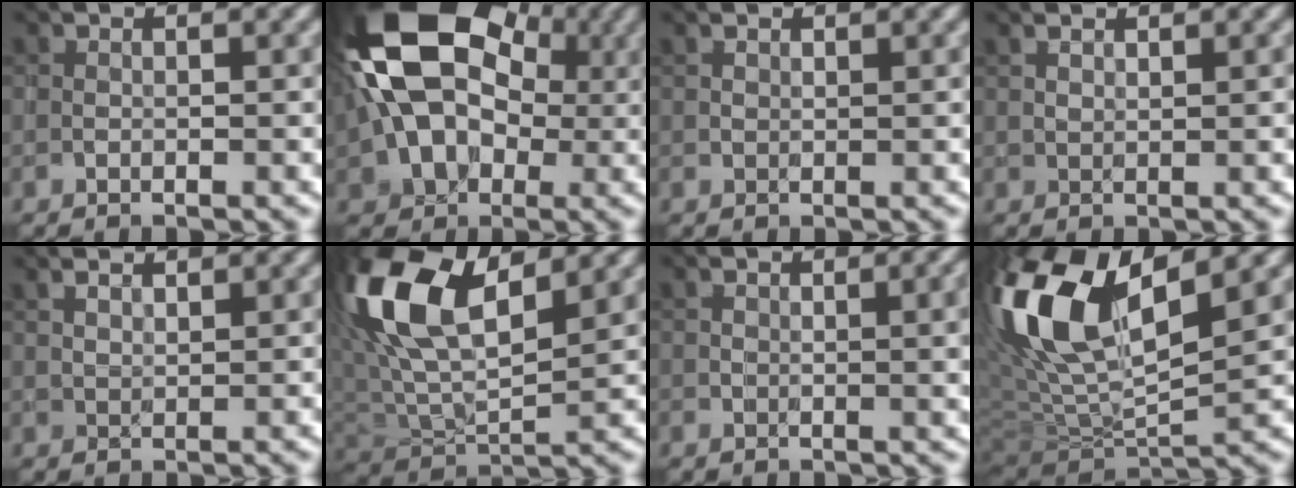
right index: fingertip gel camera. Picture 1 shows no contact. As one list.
[{"total": 17.7, "force": [2.0, 12.4, 12.5], "torque": [-0.185, 0.025, 0.003]}, {"total": 0.5, "force": [0.5, -0.1, -0.2], "torque": [0.001, -0.001, 0.009]}, {"total": 1.4, "force": [1.1, 0.3, 0.7], "torque": [-0.018, 0.003, 0.024]}, {"total": 2.2, "force": [2.0, 0.6, 0.9], "torque": [-0.022, 0.004, 0.027]}, {"total": 12.8, "force": [5.2, 5.9, 10.0], "torque": [-0.215, 0.018, 0.095]}, {"total": 4.3, "force": [1.0, 1.7, 3.8], "torque": [-0.049, -0.003, 0.022]}, {"total": 15.3, "force": [5.1, 6.5, 12.8], "torque": [-0.286, 0.024, 0.088]}]